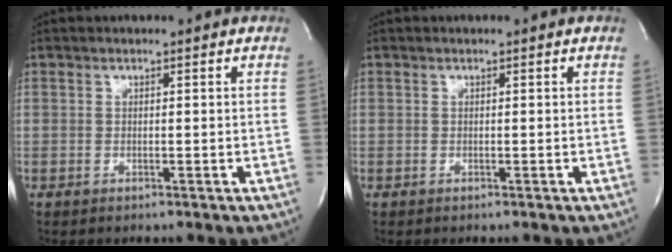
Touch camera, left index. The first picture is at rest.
{"total": 0.0}